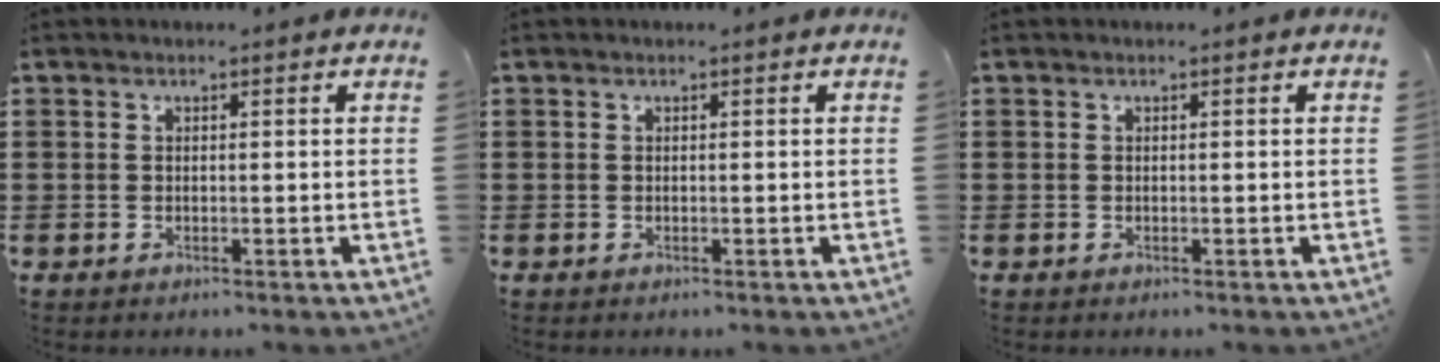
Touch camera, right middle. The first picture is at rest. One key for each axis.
{"total": 0.0}
{"total": 0.0}